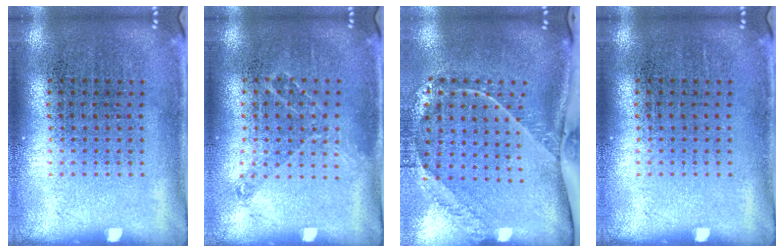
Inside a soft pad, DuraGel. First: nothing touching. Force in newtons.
{"total": 0.8, "press": 0.8, "slide": 0.3}
{"total": 2.5, "press": 1.7, "slide": 1.8}
{"total": 0.0}